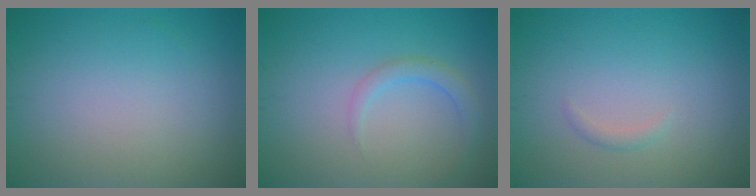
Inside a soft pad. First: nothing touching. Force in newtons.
{"total": 1.8, "press": 1.8, "slide": 0.0}
{"total": 0.7, "press": 0.7, "slide": 0.0}